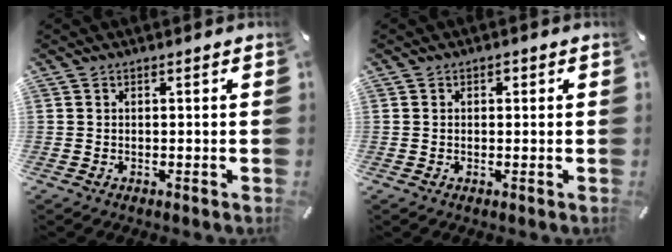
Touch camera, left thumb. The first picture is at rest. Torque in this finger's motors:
{"motor_torque": [0.08, 0.01, 0.10, 0.00, 0.00]}